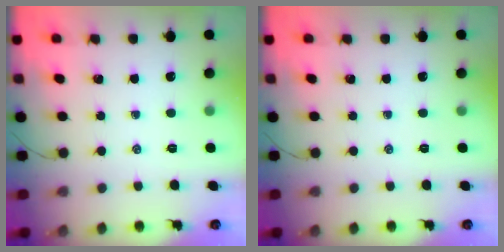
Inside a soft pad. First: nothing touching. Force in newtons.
{"total": 0.0}